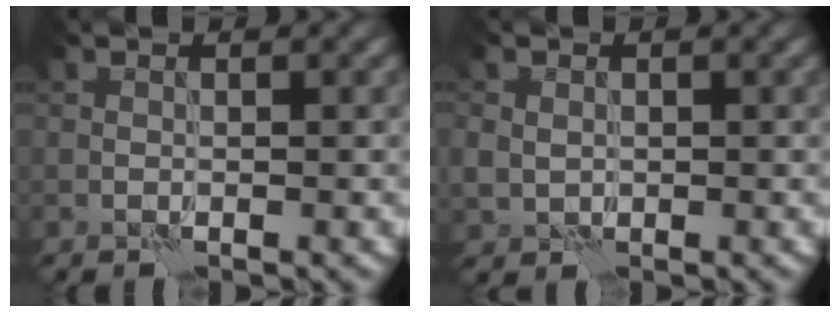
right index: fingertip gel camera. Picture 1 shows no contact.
{"total": 1.9, "force": [0.3, 1.8, 0.6], "torque": [-0.012, 0.000, 0.010]}